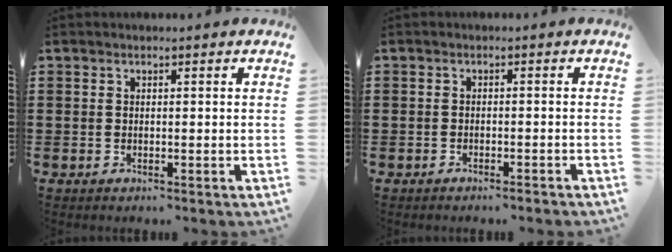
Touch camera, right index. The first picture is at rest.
{"total": 1.6, "force": [-1.5, 0.0, 0.3], "torque": [-0.007, 0.003, -0.032]}